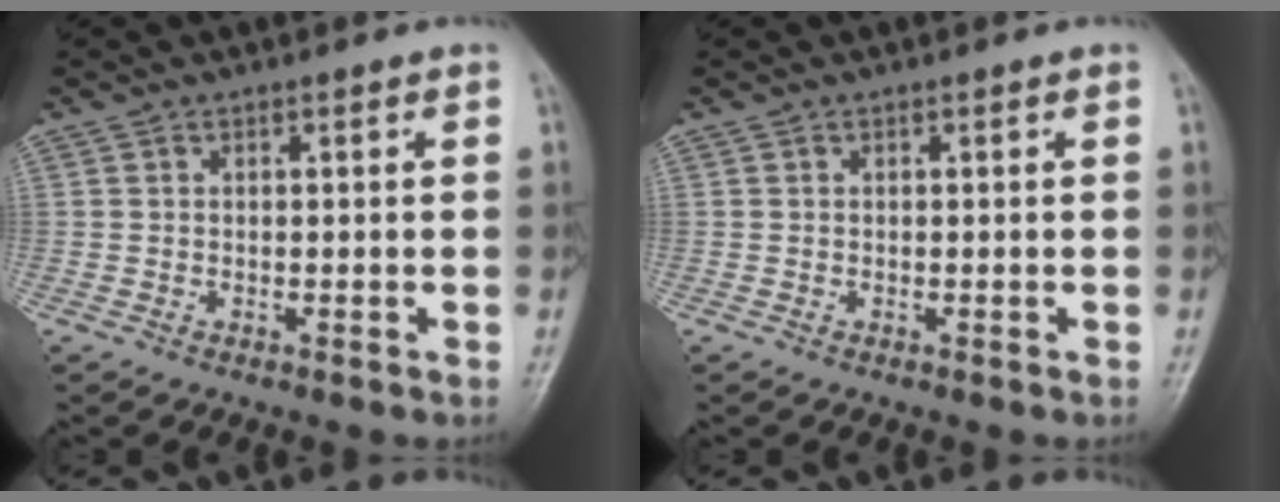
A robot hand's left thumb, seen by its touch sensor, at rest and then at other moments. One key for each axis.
{"total": 0.0}